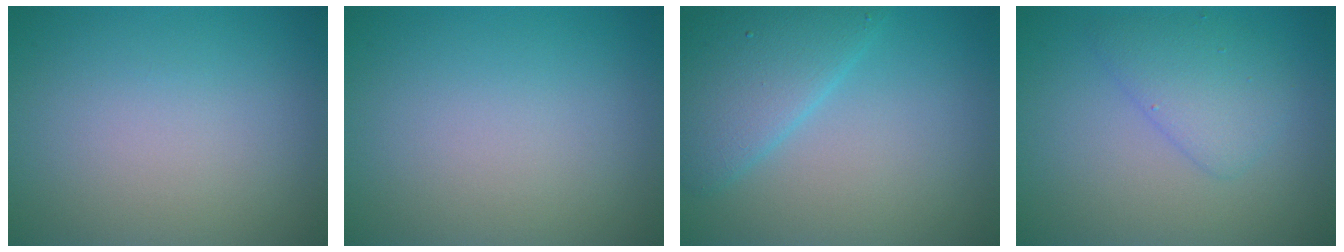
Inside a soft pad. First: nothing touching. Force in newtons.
{"total": 0.0}
{"total": 4.7, "press": 4.7, "slide": 0.2}
{"total": 2.8, "press": 2.8, "slide": 0.1}